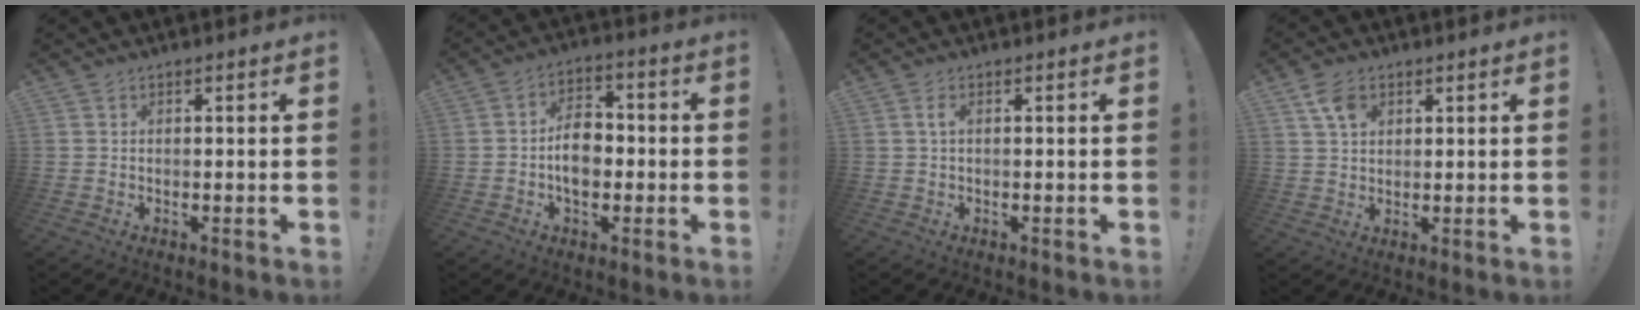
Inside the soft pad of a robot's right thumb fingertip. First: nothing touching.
{"total": 9.1, "force": [-1.5, 6.4, 6.3], "torque": [-0.100, 0.013, -0.026]}
{"total": 1.7, "force": [0.1, 0.2, 1.7], "torque": [-0.035, 0.003, 0.001]}
{"total": 5.9, "force": [2.9, 4.1, 3.2], "torque": [-0.051, -0.006, 0.056]}